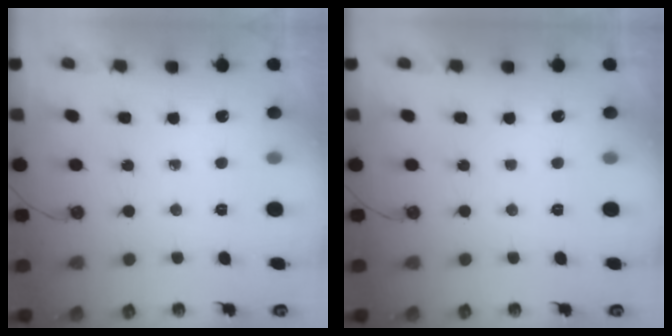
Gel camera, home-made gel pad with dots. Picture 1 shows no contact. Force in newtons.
{"total": 0.0}